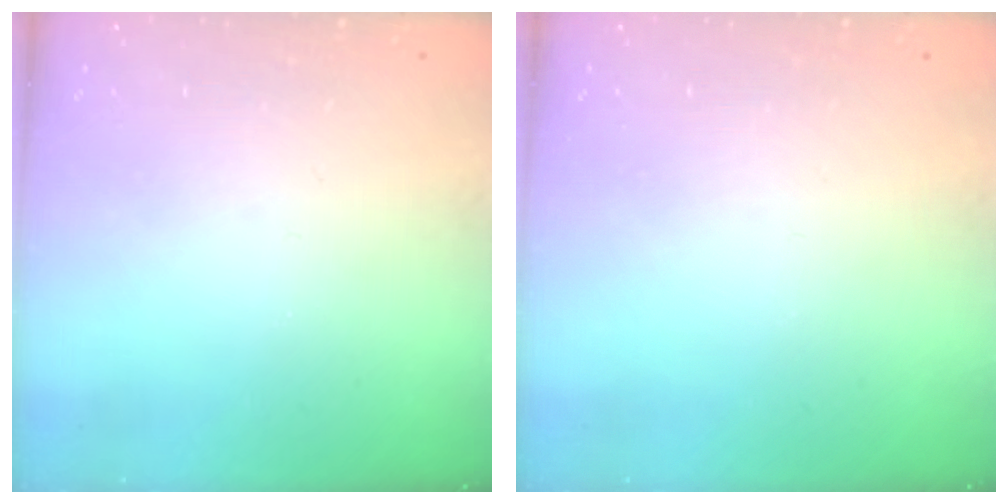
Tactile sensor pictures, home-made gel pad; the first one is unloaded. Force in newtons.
{"total": 0.0}